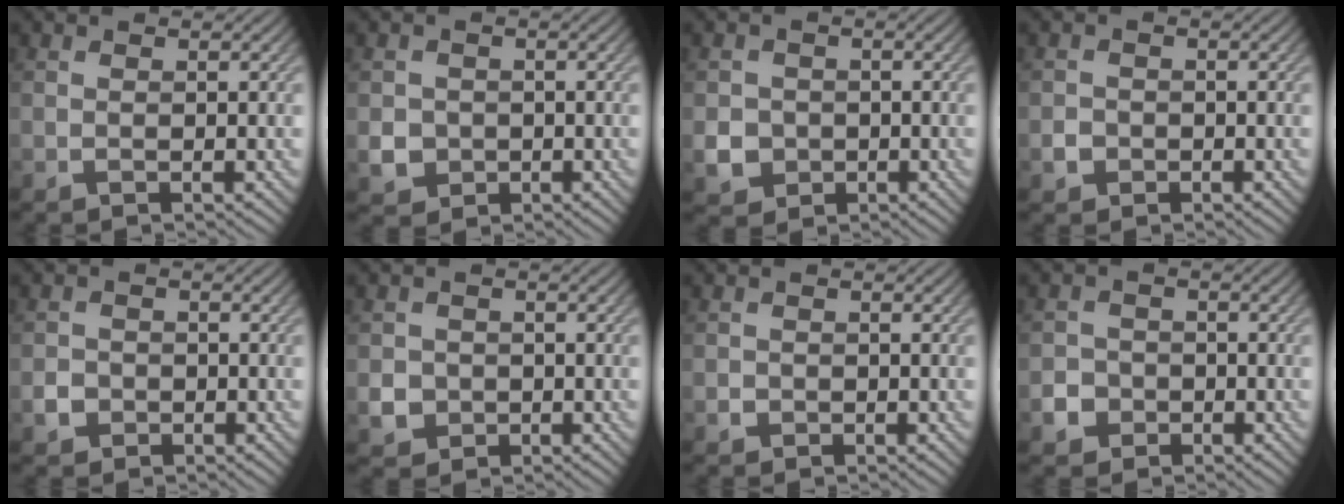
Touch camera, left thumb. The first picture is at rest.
{"total": 3.2, "force": [-0.6, 3.1, 0.9], "torque": [-0.023, -0.009, -0.013]}
{"total": 3.9, "force": [-0.9, 3.6, 1.1], "torque": [-0.032, -0.010, -0.026]}
{"total": 1.7, "force": [-0.7, 1.5, 0.4], "torque": [-0.005, -0.003, -0.017]}
{"total": 2.1, "force": [-0.9, 1.8, 0.6], "torque": [-0.009, -0.003, -0.019]}
{"total": 3.1, "force": [-0.7, 2.9, 0.9], "torque": [-0.020, -0.008, -0.013]}
{"total": 1.1, "force": [-0.4, 1.0, 0.2], "torque": [0.000, -0.005, -0.010]}
{"total": 3.2, "force": [-1.5, 2.8, 0.7], "torque": [-0.012, -0.003, -0.032]}